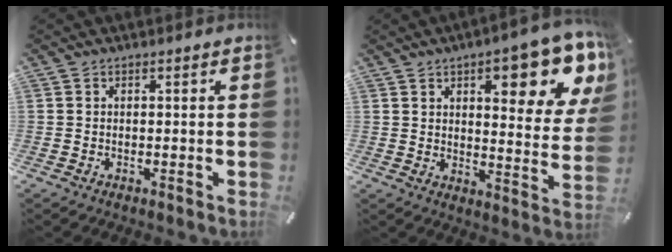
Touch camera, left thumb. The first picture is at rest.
{"total": 15.1, "force": [8.7, 5.1, 11.3], "torque": [-0.142, -0.052, 0.136]}